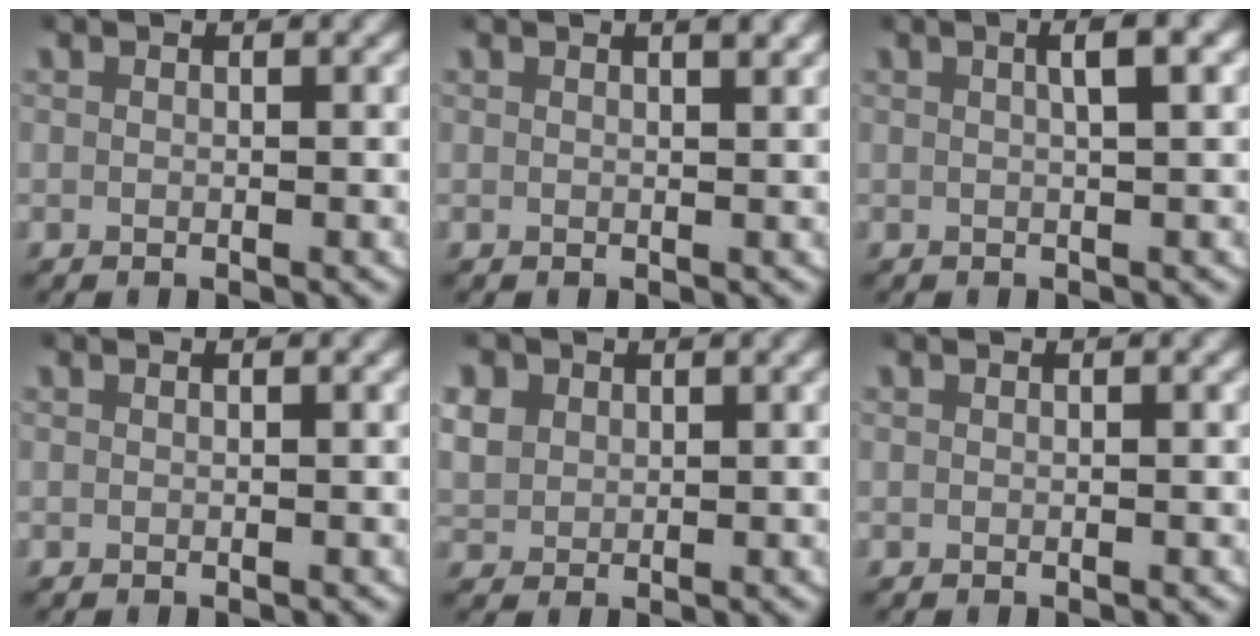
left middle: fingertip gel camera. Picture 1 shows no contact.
{"total": 0.8, "force": [0.6, -0.1, 0.5], "torque": [-0.003, 0.003, 0.008]}
{"total": 2.2, "force": [0.7, -0.1, 2.0], "torque": [-0.031, 0.012, 0.008]}
{"total": 0.0}
{"total": 3.5, "force": [1.1, 3.0, 1.4], "torque": [-0.043, -0.002, 0.028]}
{"total": 0.0}